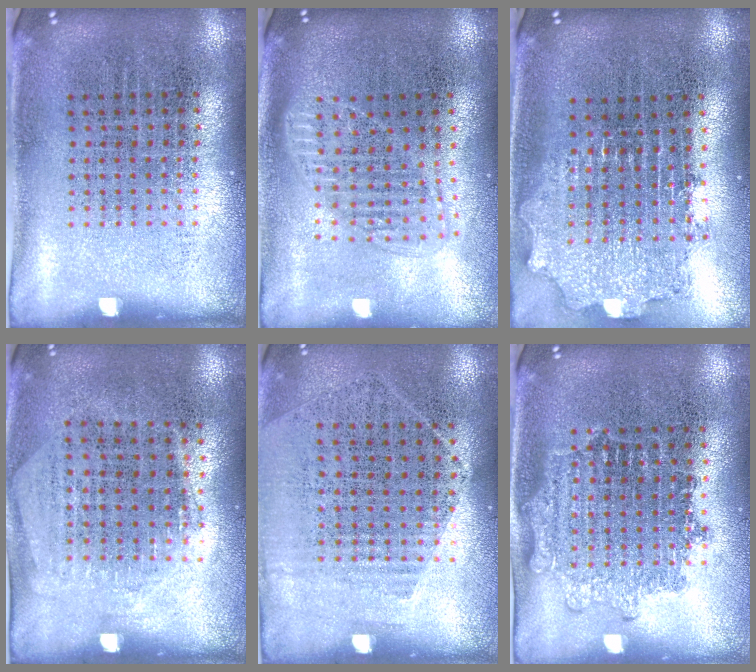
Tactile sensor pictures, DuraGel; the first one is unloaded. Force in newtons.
{"total": 1.6, "press": 1.3, "slide": 0.8}
{"total": 2.1, "press": 1.6, "slide": 1.3}
{"total": 1.3, "press": 1.1, "slide": 0.6}
{"total": 1.2, "press": 1.0, "slide": 0.6}
{"total": 1.2, "press": 1.1, "slide": 0.5}